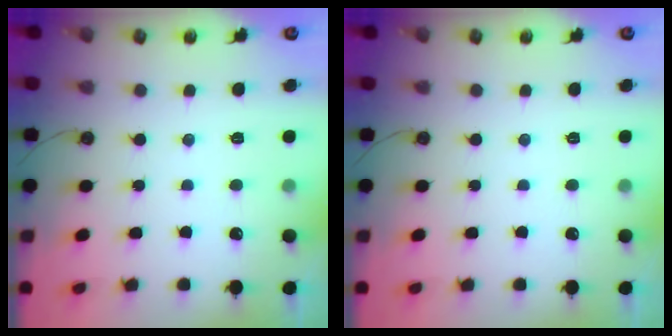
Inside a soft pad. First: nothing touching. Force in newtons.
{"total": 0.0}